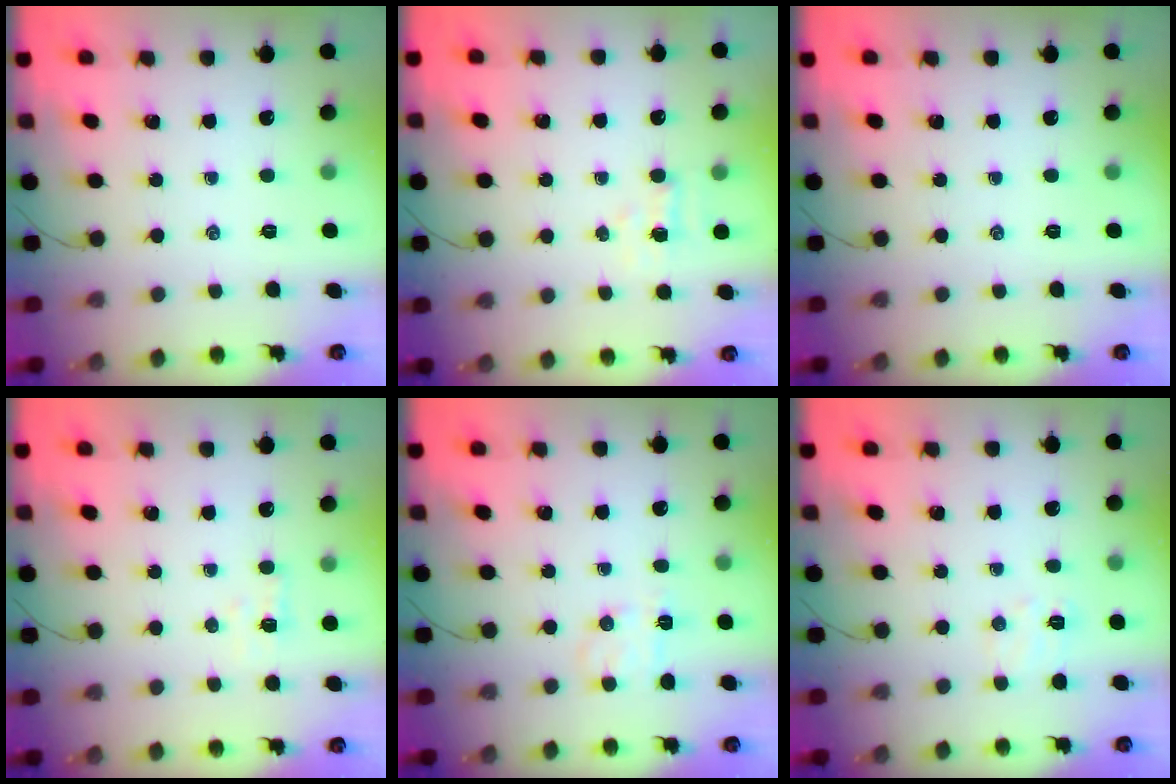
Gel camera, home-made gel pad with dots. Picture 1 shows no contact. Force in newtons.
{"total": 2.7, "press": 2.6, "slide": 0.7}
{"total": 0.0}
{"total": 2.9, "press": 2.8, "slide": 1.0}
{"total": 7.9, "press": 7.8, "slide": 1.4}
{"total": 5.7, "press": 5.6, "slide": 1.3}